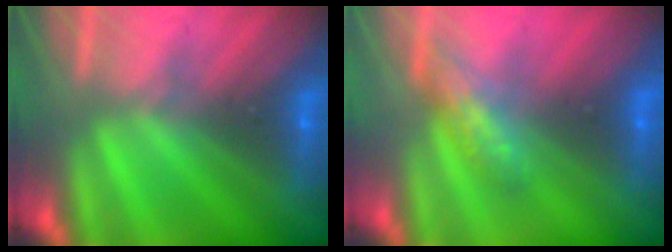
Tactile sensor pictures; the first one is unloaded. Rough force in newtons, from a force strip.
{"total": 2.4}